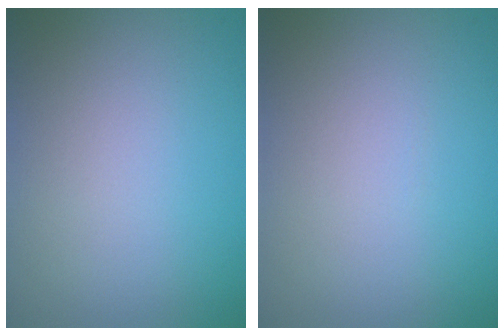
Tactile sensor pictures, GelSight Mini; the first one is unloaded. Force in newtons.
{"total": 0.0}